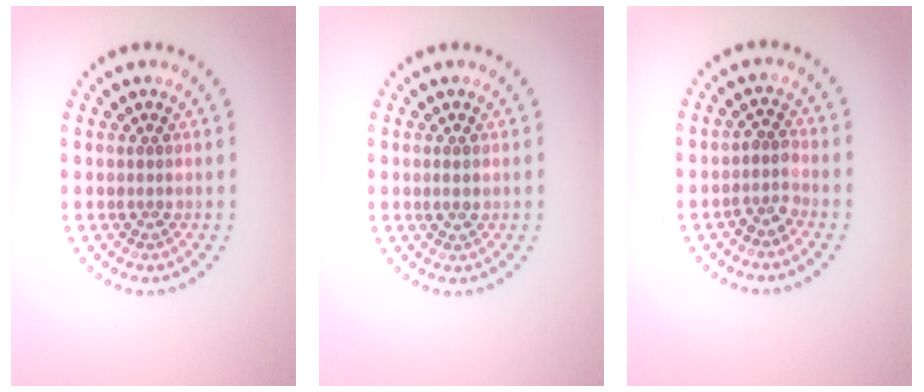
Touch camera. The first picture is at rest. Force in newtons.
{"total": 0.6, "press": 0.6, "slide": 0.2}
{"total": 1.7, "press": 1.3, "slide": 1.0}